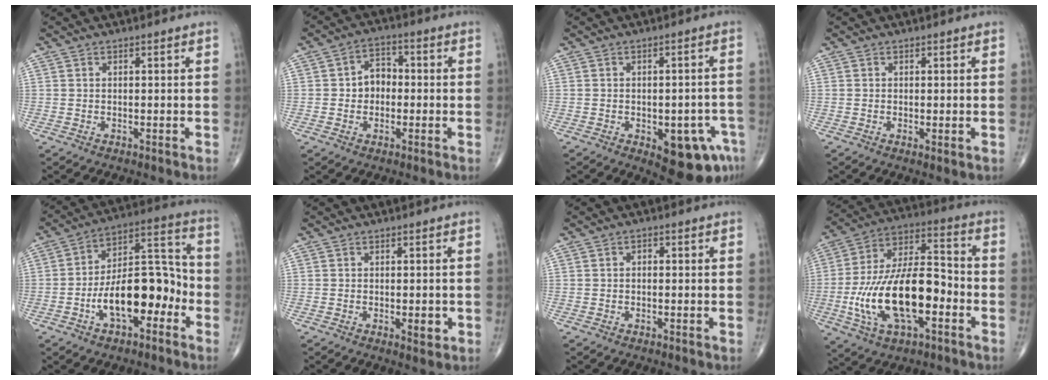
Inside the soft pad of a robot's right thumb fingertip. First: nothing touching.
{"total": 5.7, "force": [-0.3, 4.4, 3.6], "torque": [-0.033, 0.020, -0.014]}
{"total": 11.1, "force": [-4.8, 4.9, 8.7], "torque": [-0.082, 0.021, -0.048]}
{"total": 0.9, "force": [-0.1, 0.2, 0.9], "torque": [-0.019, -0.005, -0.003]}
{"total": 16.5, "force": [-5.3, 8.2, 13.3], "torque": [-0.191, 0.053, -0.090]}
{"total": 2.6, "force": [-0.6, 1.1, 2.2], "torque": [-0.025, -0.003, -0.006]}
{"total": 0.9, "force": [0.0, 0.6, 0.7], "torque": [-0.006, 0.004, -0.003]}
{"total": 21.6, "force": [-5.6, 10.0, 18.4], "torque": [-0.339, 0.038, -0.096]}